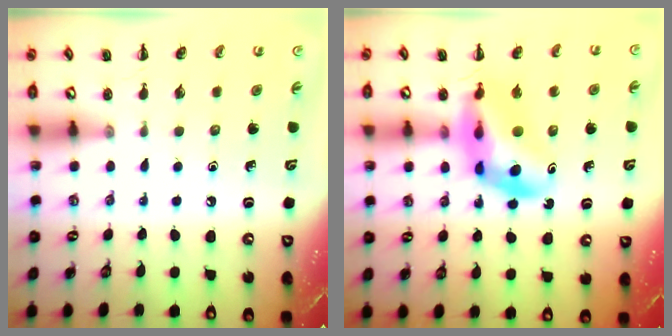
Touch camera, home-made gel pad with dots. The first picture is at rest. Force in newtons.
{"total": 12.4, "press": 11.9, "slide": 3.4}